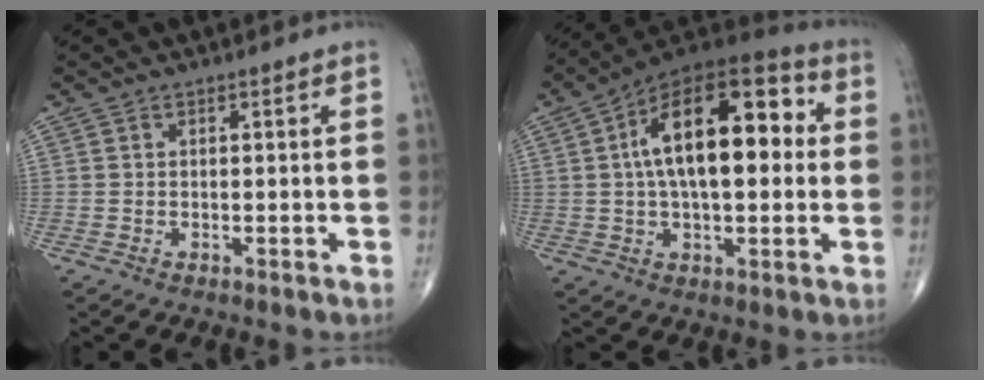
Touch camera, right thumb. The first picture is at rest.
{"total": 21.1, "force": [3.2, 10.2, 18.2], "torque": [-0.267, 0.028, 0.038]}